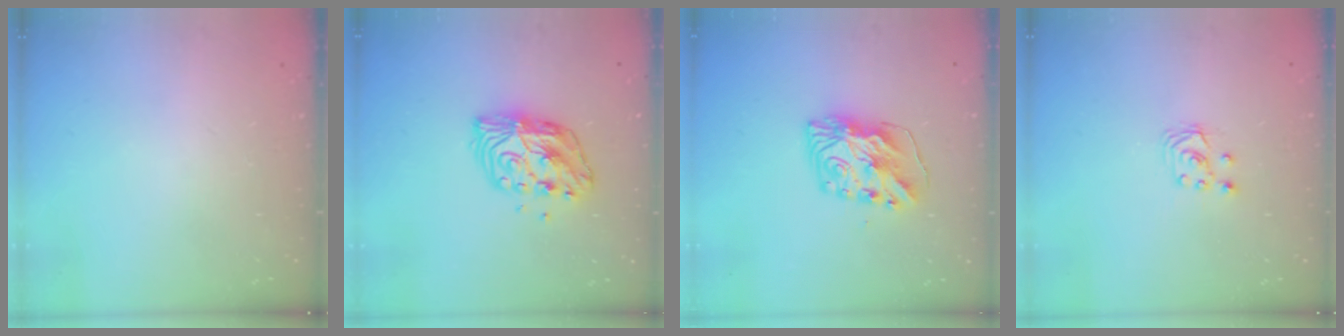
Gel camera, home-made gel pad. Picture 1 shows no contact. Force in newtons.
{"total": 11.3, "press": 11.3, "slide": 0.7}
{"total": 10.9, "press": 10.9, "slide": 0.5}
{"total": 2.6, "press": 2.6, "slide": 0.3}